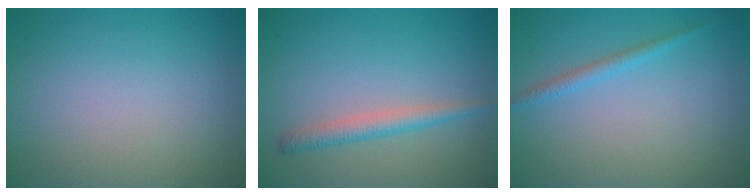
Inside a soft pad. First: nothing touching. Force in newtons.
{"total": 2.2, "press": 2.2, "slide": 0.1}
{"total": 1.3, "press": 1.3, "slide": 0.1}